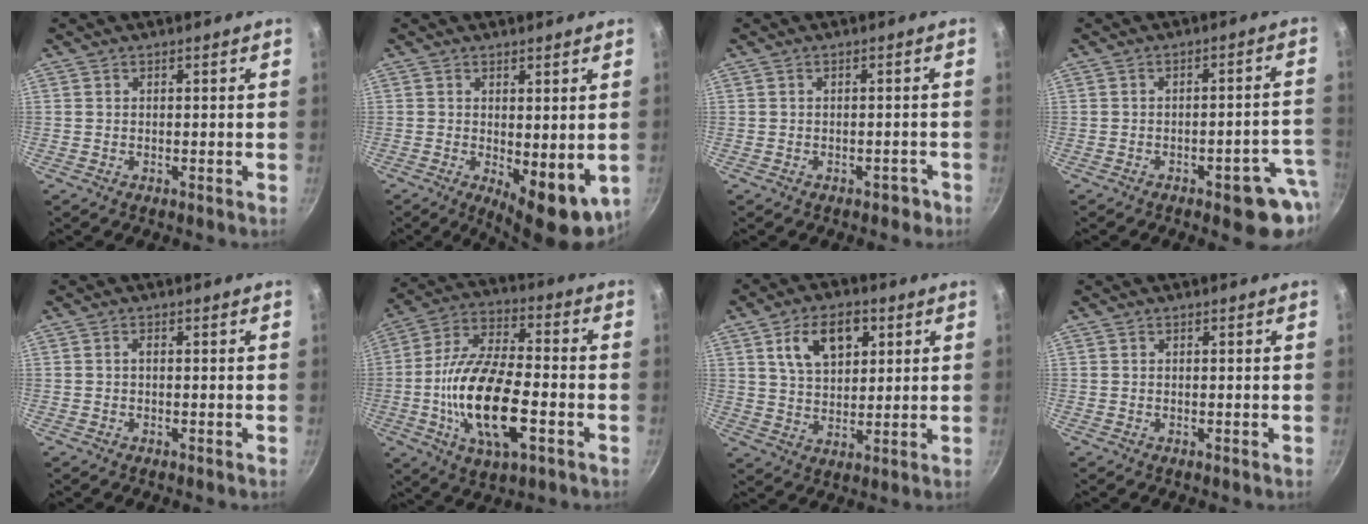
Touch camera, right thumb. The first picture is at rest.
{"total": 9.2, "force": [-0.7, 4.0, 8.2], "torque": [-0.092, -0.010, 0.004]}
{"total": 1.8, "force": [-1.2, 1.2, 0.7], "torque": [0.006, 0.024, -0.001]}
{"total": 9.6, "force": [-4.5, 3.7, 7.7], "torque": [-0.048, 0.038, -0.047]}
{"total": 0.6, "force": [-0.1, 0.3, 0.6], "torque": [-0.012, 0.004, -0.001]}
{"total": 19.4, "force": [-4.8, 8.3, 16.8], "torque": [-0.314, 0.021, -0.096]}
{"total": 11.1, "force": [4.3, 6.8, 7.5], "torque": [-0.098, -0.008, 0.074]}
{"total": 0.0}